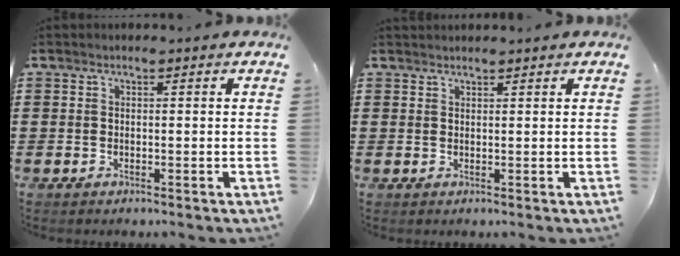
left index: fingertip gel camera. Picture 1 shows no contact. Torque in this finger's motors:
{"motor_torque": [-0.19, 0.61, -0.07, -0.01]}